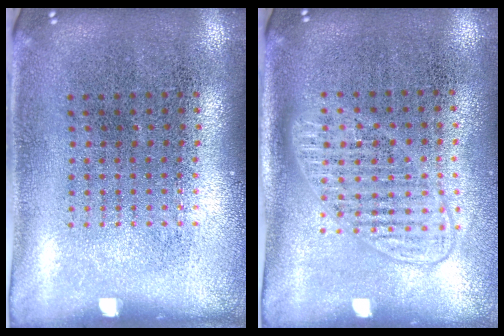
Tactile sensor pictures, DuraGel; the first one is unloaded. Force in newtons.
{"total": 1.5, "press": 1.3, "slide": 0.7}